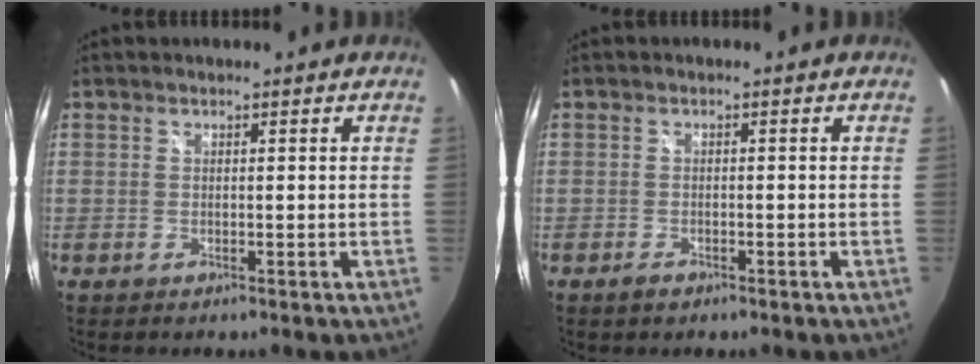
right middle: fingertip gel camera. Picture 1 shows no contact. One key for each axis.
{"total": 1.5, "fx": -1.1, "fy": 0.7, "fz": 0.7, "tx": -0.014, "ty": -0.002, "tz": -0.020}